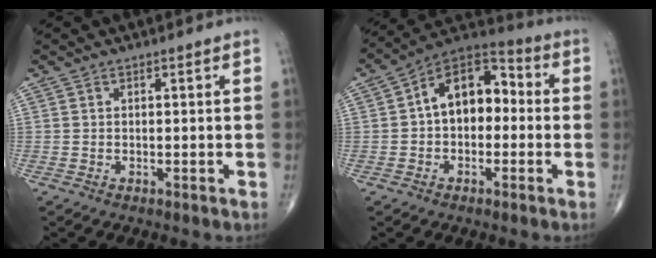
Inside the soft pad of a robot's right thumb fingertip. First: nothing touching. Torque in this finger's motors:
{"motor_torque": [-0.25, 0.50, 0.33, 0.03, 0.07]}